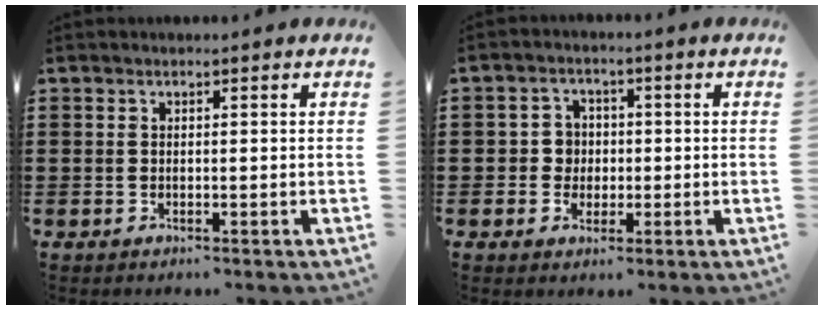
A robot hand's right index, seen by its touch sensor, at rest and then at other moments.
{"total": 3.8, "force": [-0.3, 3.7, 0.9], "torque": [-0.032, 0.012, -0.010]}